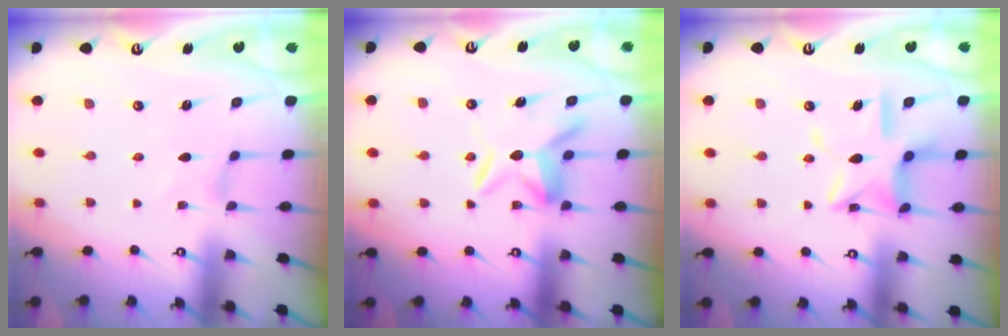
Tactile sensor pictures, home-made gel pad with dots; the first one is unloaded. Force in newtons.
{"total": 9.8, "press": 9.7, "slide": 1.3}
{"total": 13.4, "press": 13.3, "slide": 1.0}